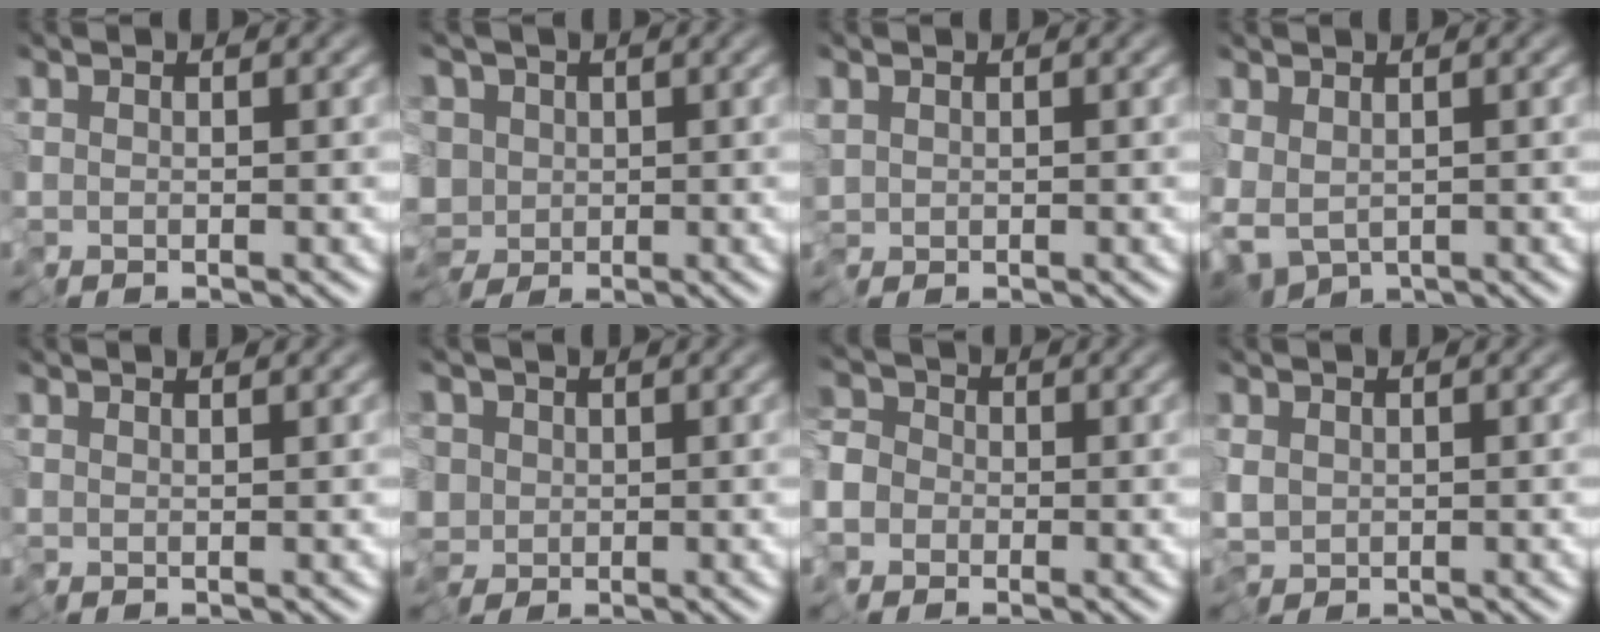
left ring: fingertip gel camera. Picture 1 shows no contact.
{"total": 6.7, "force": [-1.9, 5.3, 3.7], "torque": [-0.056, -0.012, -0.046]}
{"total": 0.9, "force": [-0.1, 0.8, 0.3], "torque": [-0.009, -0.001, -0.002]}
{"total": 3.8, "force": [-0.6, 2.5, 2.7], "torque": [-0.047, -0.015, 0.000]}
{"total": 0.7, "force": [0.6, 0.1, 0.5], "torque": [-0.012, 0.002, 0.008]}
{"total": 2.8, "force": [-0.8, 2.5, 0.9], "torque": [-0.018, -0.005, -0.027]}
{"total": 3.9, "force": [-1.7, 3.3, 0.9], "torque": [-0.015, 0.001, -0.047]}
{"total": 1.8, "force": [-0.3, 1.4, 1.0], "torque": [-0.028, -0.003, -0.011]}